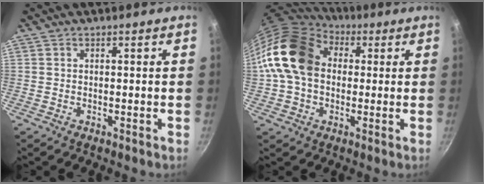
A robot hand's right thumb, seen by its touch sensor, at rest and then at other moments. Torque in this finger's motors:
{"motor_torque": [2.28, 2.73, 1.43, -0.52, 0.30]}